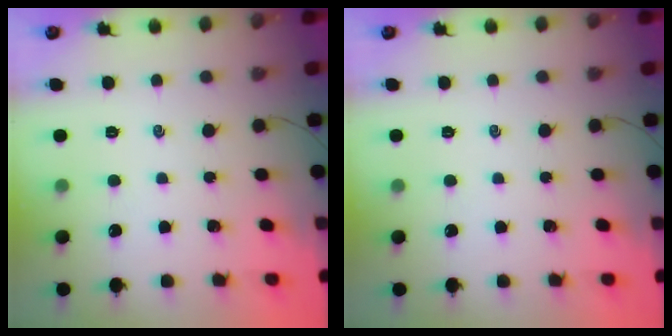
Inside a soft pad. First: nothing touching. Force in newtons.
{"total": 0.0}